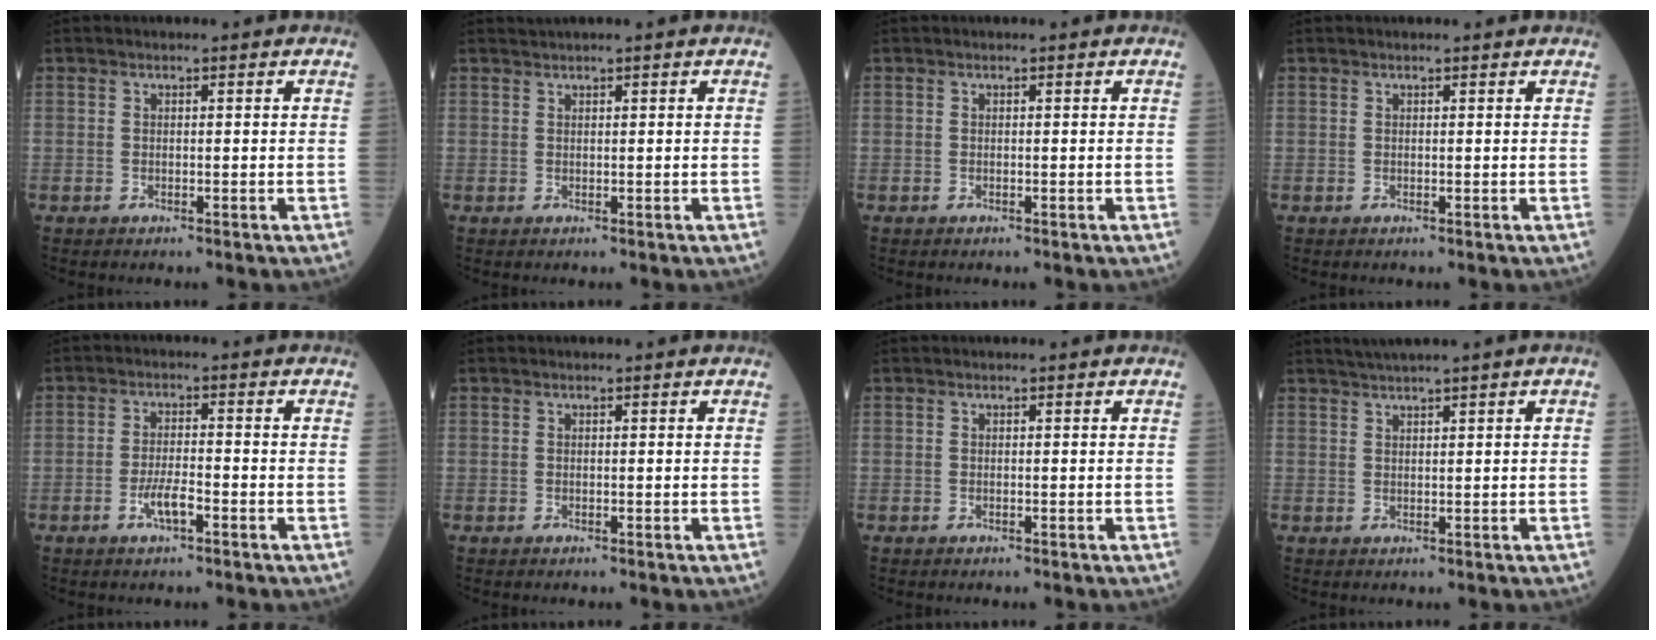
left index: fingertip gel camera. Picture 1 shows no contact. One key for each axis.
{"total": 0.7, "fx": 0.6, "fy": -0.2, "fz": 0.2, "tx": -0.007, "ty": 0.008, "tz": 0.018}
{"total": 0.0}
{"total": 1.2, "fx": 1.1, "fy": -0.1, "fz": 0.2, "tx": -0.007, "ty": 0.009, "tz": 0.015}
{"total": 3.7, "fx": -1.9, "fy": 0.8, "fz": 3.1, "tx": -0.065, "ty": 0.001, "tz": -0.036}
{"total": 0.0}
{"total": 0.0}
{"total": 2.8, "fx": 2.0, "fy": -0.7, "fz": 1.8, "tx": -0.039, "ty": 0.010, "tz": 0.043}